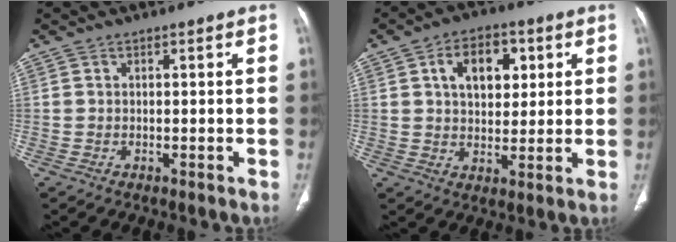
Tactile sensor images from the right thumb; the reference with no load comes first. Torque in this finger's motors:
{"motor_torque": [0.06, 2.18, 0.99, -0.10, 0.03]}